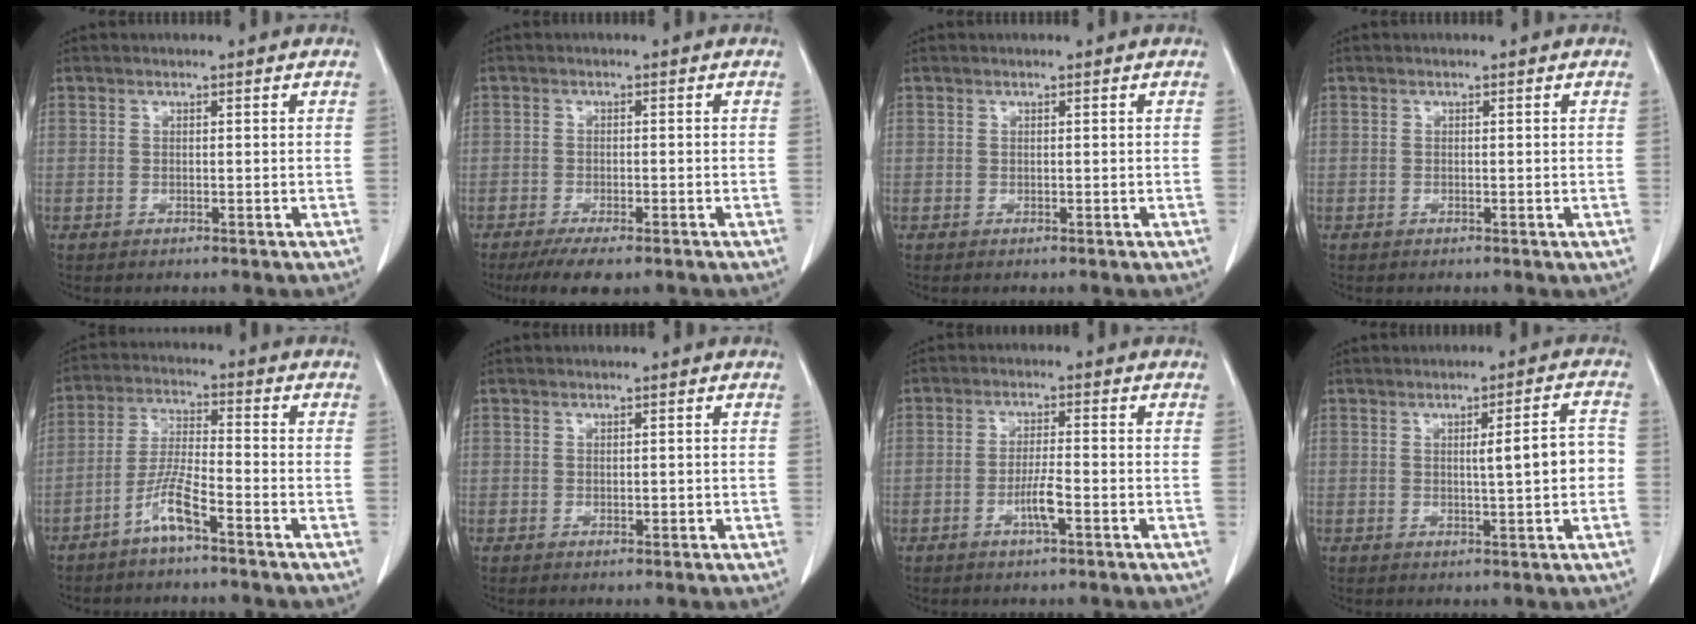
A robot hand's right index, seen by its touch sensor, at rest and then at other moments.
{"total": 5.9, "force": [-4.4, 1.5, 3.6], "torque": [-0.052, -0.010, -0.067]}
{"total": 0.0}
{"total": 0.0}
{"total": 6.2, "force": [-4.0, 0.4, 4.7], "torque": [-0.103, 0.003, -0.081]}
{"total": 0.7, "force": [-0.1, 0.5, 0.5], "torque": [-0.008, -0.001, 0.000]}
{"total": 4.0, "force": [-1.7, 0.3, 3.6], "torque": [-0.070, -0.003, -0.033]}
{"total": 5.9, "force": [-0.2, 0.5, 5.9], "torque": [-0.082, 0.009, -0.002]}